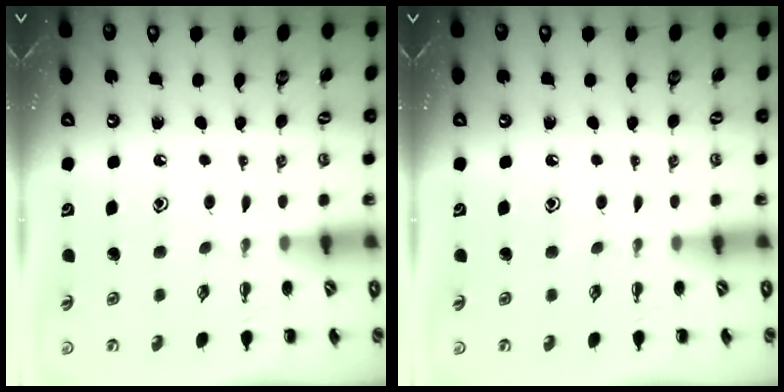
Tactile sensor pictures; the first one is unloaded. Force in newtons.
{"total": 0.0}